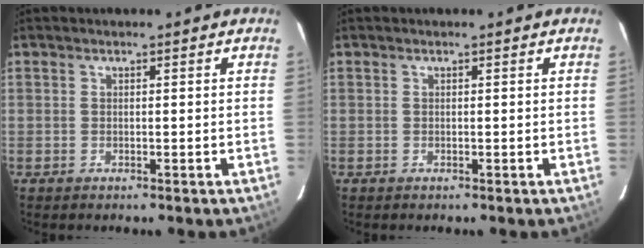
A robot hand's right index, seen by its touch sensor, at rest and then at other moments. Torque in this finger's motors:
{"motor_torque": [0.06, 0.08, 0.00, 0.00]}